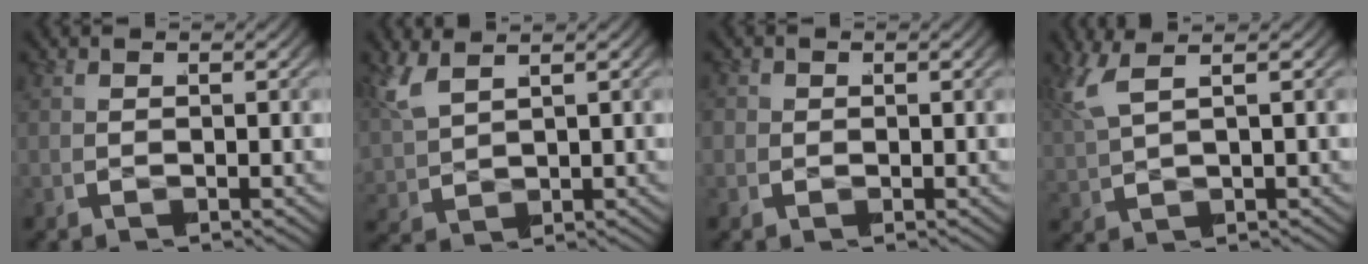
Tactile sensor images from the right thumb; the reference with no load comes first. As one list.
[{"total": 2.9, "force": [1.6, 1.8, 1.7], "torque": [-0.048, -0.006, 0.040]}, {"total": 1.7, "force": [0.1, 1.6, 0.5], "torque": [-0.014, -0.009, 0.001]}, {"total": 3.4, "force": [1.8, 1.5, 2.4], "torque": [-0.058, 0.005, 0.038]}]